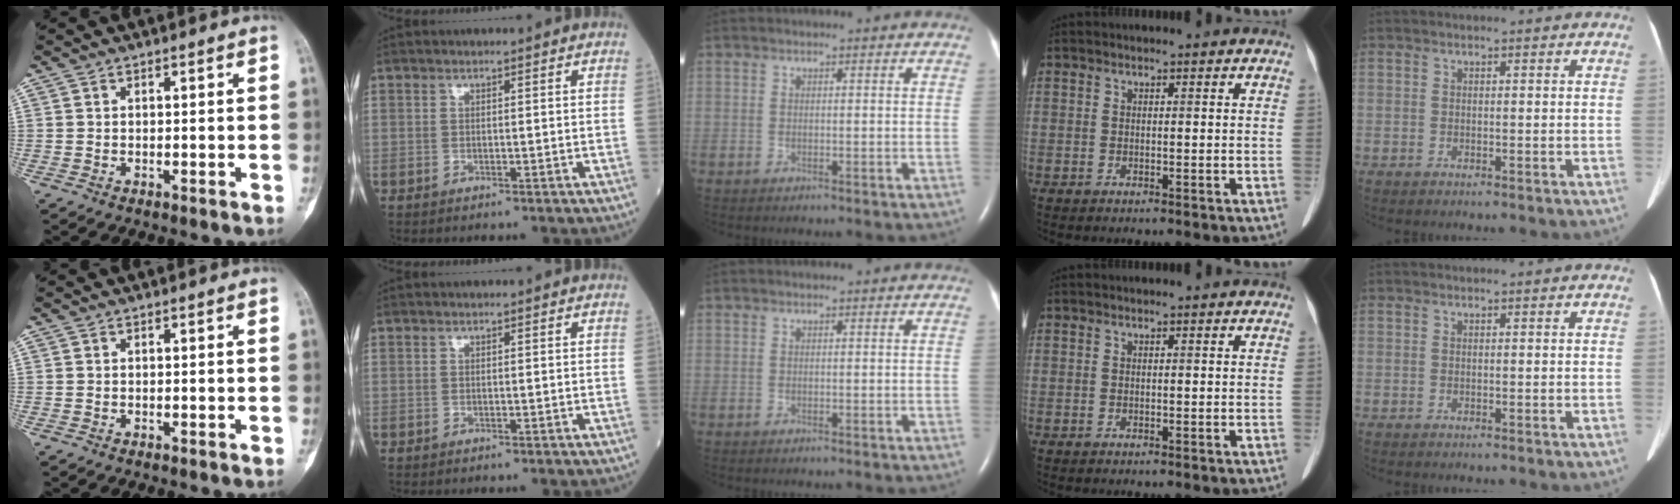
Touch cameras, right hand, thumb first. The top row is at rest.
{}